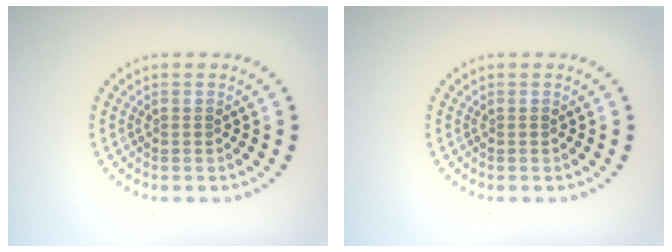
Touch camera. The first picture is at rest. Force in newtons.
{"total": 0.0}